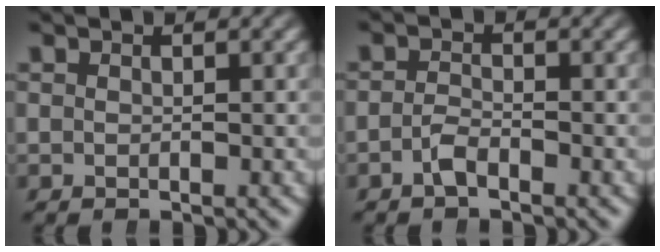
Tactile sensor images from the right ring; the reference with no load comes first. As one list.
[{"total": 1.5, "force": [-1.3, 0.3, 0.5], "torque": [-0.018, -0.009, -0.024]}]